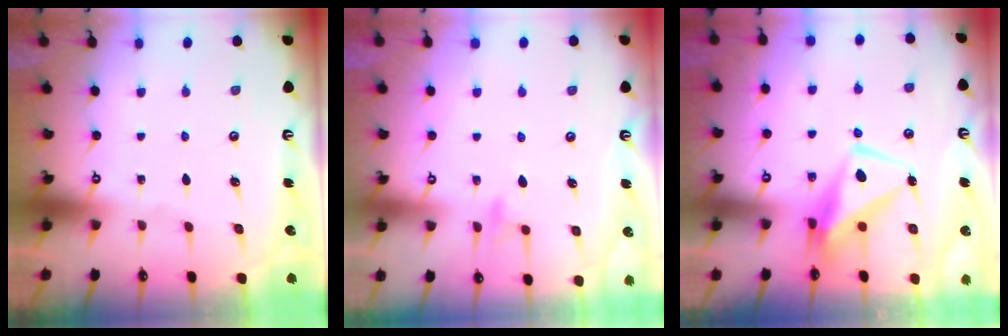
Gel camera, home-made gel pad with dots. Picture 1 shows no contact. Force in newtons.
{"total": 8.3, "press": 8.3, "slide": 0.9}
{"total": 9.2, "press": 9.0, "slide": 1.6}